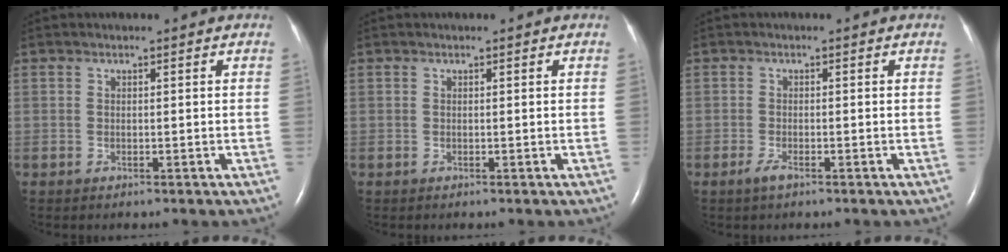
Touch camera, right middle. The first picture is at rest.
{"total": 0.0}
{"total": 1.6, "force": [-1.1, 0.3, 1.2], "torque": [-0.032, -0.004, -0.021]}